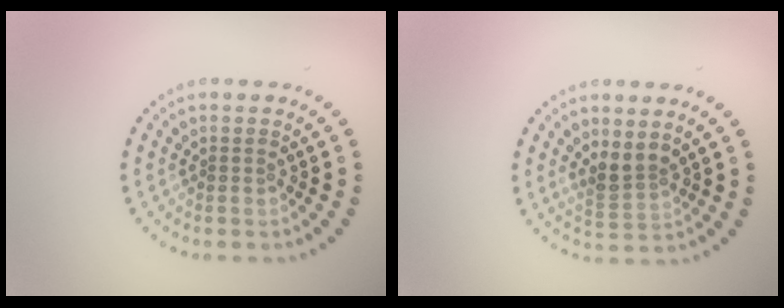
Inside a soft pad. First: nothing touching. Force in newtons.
{"total": 2.3, "press": 1.8, "slide": 1.5}